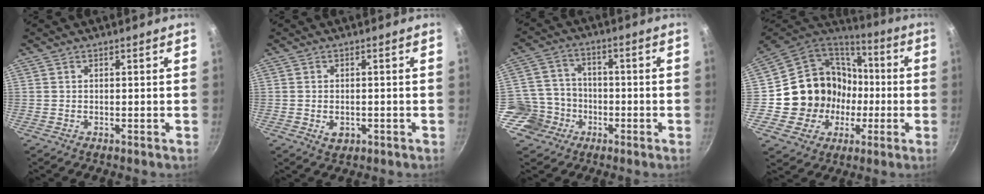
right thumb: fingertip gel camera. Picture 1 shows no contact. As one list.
[{"total": 3.0, "force": [-0.8, 2.1, 1.9], "torque": [-0.027, 0.002, -0.008]}, {"total": 8.7, "force": [-3.2, 7.8, 1.9], "torque": [-0.008, 0.035, -0.068]}, {"total": 20.0, "force": [-1.9, 18.6, 7.2], "torque": [-0.098, 0.042, -0.015]}]